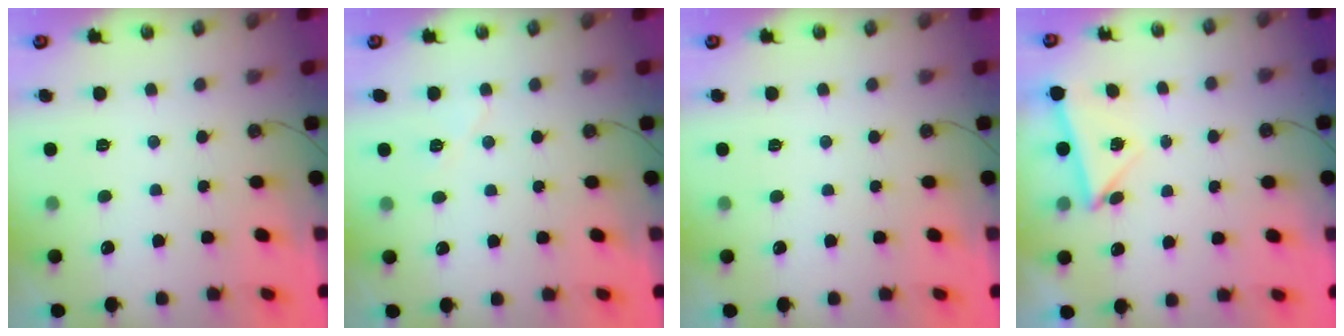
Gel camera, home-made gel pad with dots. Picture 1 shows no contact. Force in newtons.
{"total": 5.2, "press": 4.6, "slide": 2.3}
{"total": 0.0}
{"total": 4.4, "press": 3.8, "slide": 2.2}